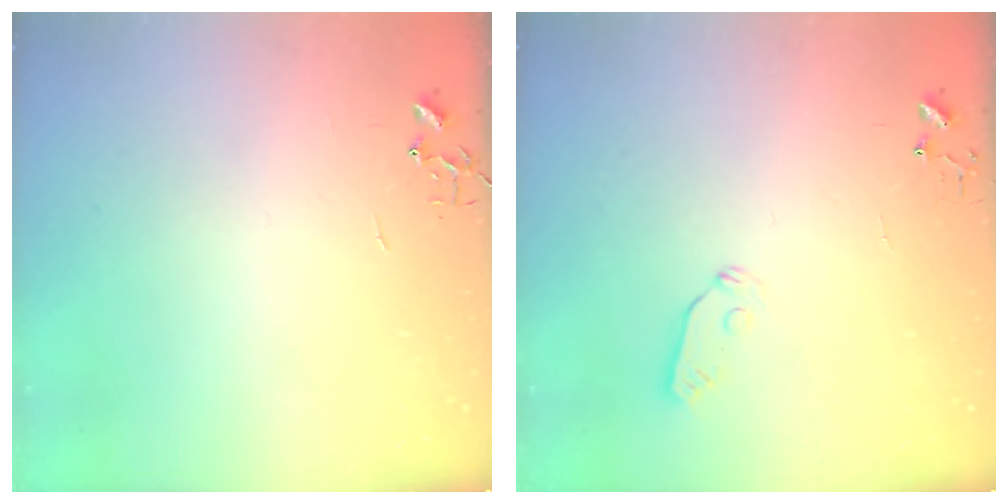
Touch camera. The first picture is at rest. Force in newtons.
{"total": 3.8, "press": 3.7, "slide": 0.5}